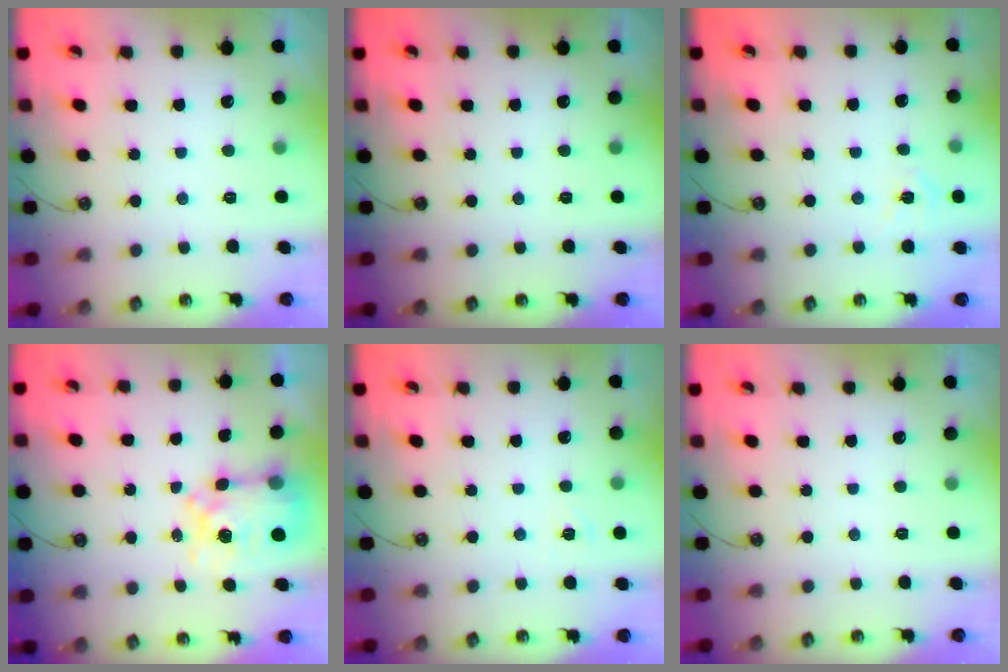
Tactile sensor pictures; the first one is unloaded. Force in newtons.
{"total": 0.0}
{"total": 5.0, "press": 5.0, "slide": 0.5}
{"total": 8.6, "press": 8.6, "slide": 0.7}
{"total": 3.4, "press": 3.4, "slide": 0.4}
{"total": 0.0}